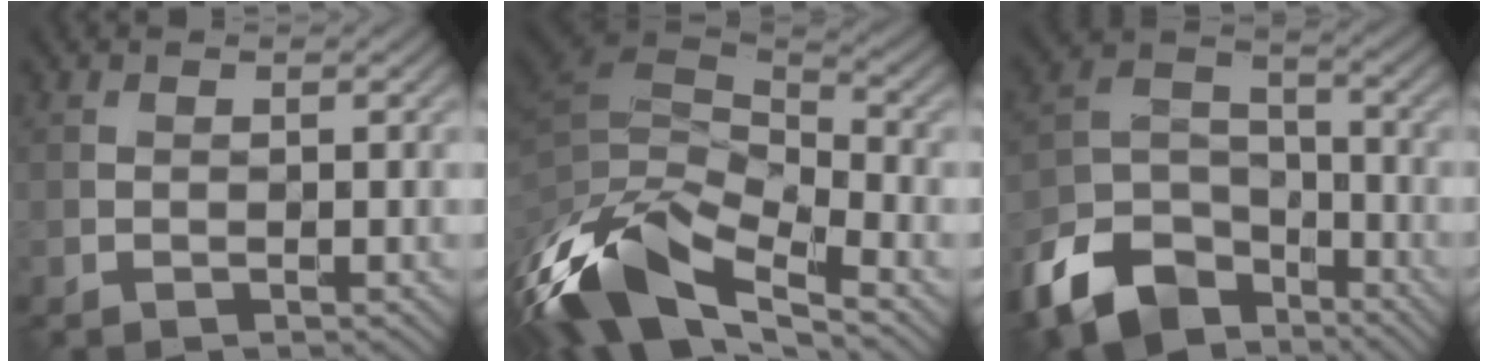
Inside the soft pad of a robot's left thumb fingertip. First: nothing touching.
{"total": 16.1, "force": [-7.7, 7.4, 12.1], "torque": [-0.303, -0.027, -0.126]}
{"total": 13.1, "force": [-8.7, 7.6, 6.2], "torque": [-0.156, -0.023, -0.171]}